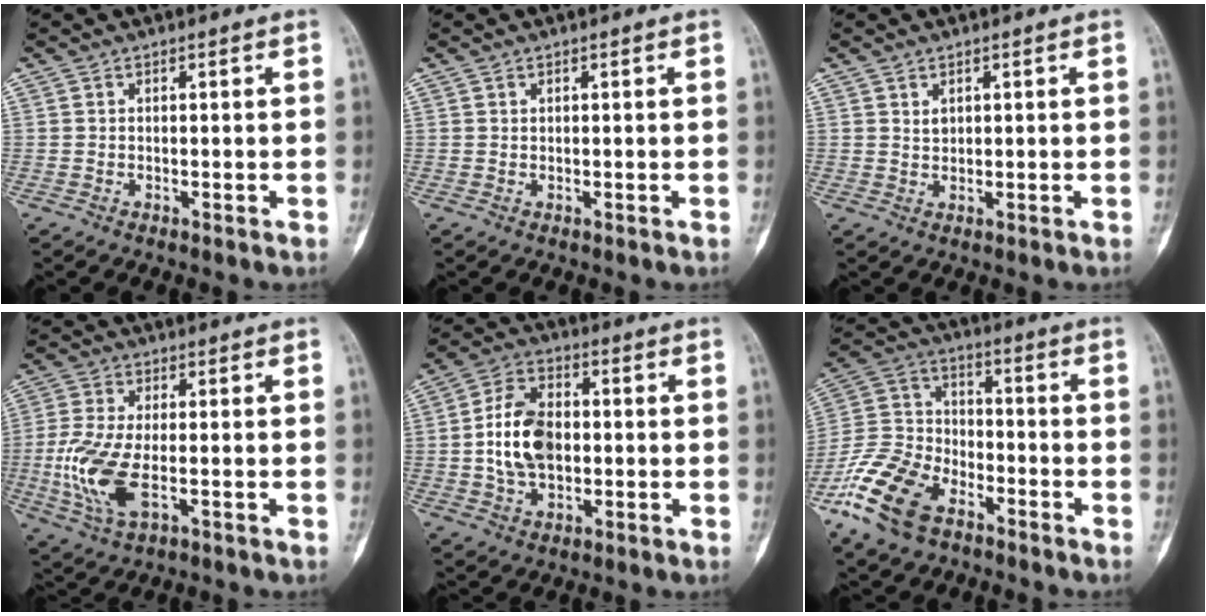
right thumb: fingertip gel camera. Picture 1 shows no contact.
{"total": 0.0}
{"total": 1.3, "force": [0.7, 0.8, 0.7], "torque": [-0.005, -0.006, 0.015]}
{"total": 11.1, "force": [-2.2, 5.0, 9.7], "torque": [-0.227, -0.009, -0.040]}
{"total": 12.1, "force": [-0.3, 7.9, 9.2], "torque": [-0.152, 0.013, -0.008]}
{"total": 16.4, "force": [-9.9, 9.1, 9.4], "torque": [-0.194, 0.044, -0.199]}